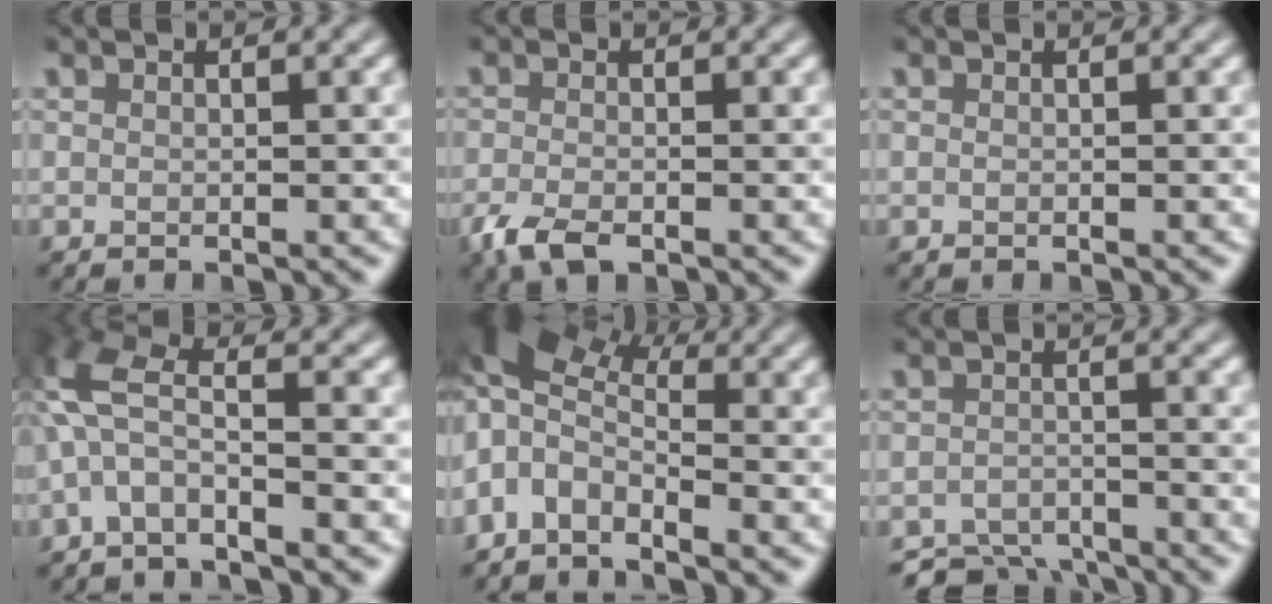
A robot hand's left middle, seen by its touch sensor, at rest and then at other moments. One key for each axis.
{"total": 2.7, "fx": -1.7, "fy": 1.0, "fz": 1.9, "tx": -0.041, "ty": -0.007, "tz": -0.041}
{"total": 0.0}
{"total": 5.1, "fx": -1.5, "fy": 1.7, "fz": 4.6, "tx": -0.105, "ty": 0.016, "tz": -0.046}
{"total": 6.1, "fx": -0.6, "fy": 3.8, "fz": 4.7, "tx": -0.094, "ty": 0.004, "tz": -0.031}
{"total": 4.6, "fx": -4.3, "fy": 1.4, "fz": 1.0, "tx": -0.014, "ty": -0.012, "tz": -0.076}